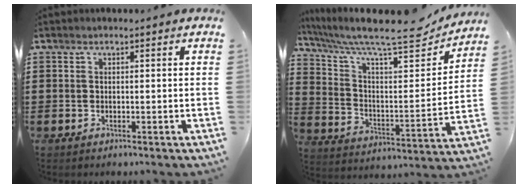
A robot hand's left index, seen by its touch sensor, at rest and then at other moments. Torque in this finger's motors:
{"motor_torque": [0.66, 0.25, 0.84, 0.21]}